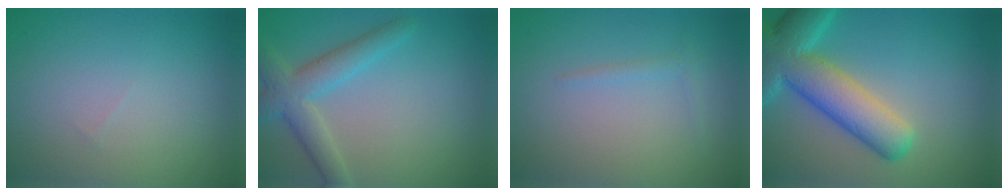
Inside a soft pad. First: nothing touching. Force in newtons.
{"total": 4.2, "press": 4.2, "slide": 0.5}
{"total": 0.9, "press": 0.9, "slide": 0.0}
{"total": 8.7, "press": 8.7, "slide": 0.5}